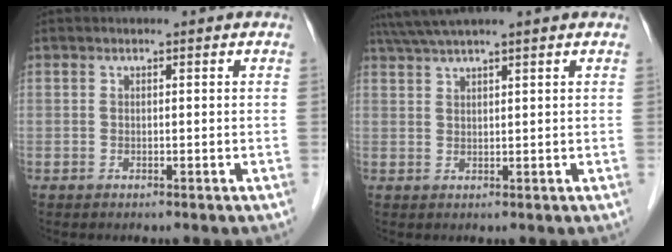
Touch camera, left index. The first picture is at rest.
{"total": 5.4, "force": [4.6, -1.1, 2.7], "torque": [-0.046, 0.033, 0.085]}